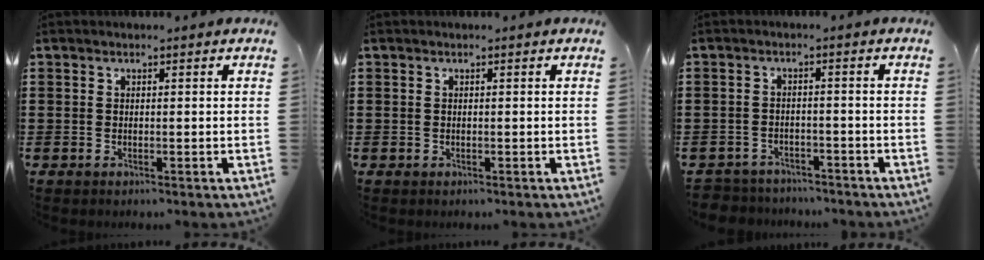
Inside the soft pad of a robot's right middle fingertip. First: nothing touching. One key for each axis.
{"total": 0.0}
{"total": 2.7, "fx": -2.7, "fy": 0.5, "fz": -0.4, "tx": -0.002, "ty": 0.000, "tz": -0.061}